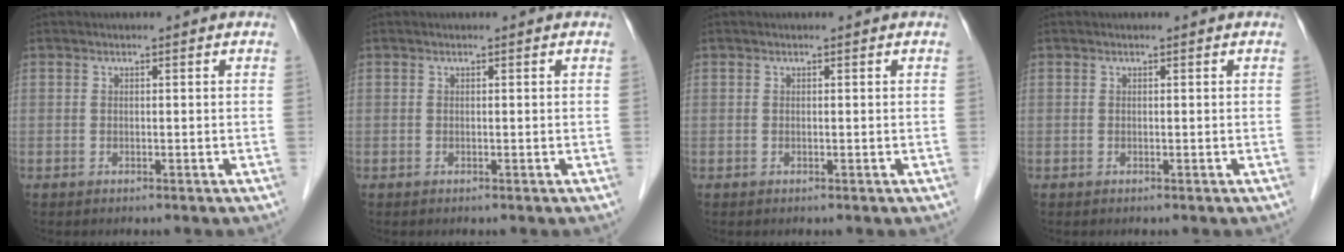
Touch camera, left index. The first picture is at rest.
{"total": 0.0}
{"total": 0.0}
{"total": 0.0}